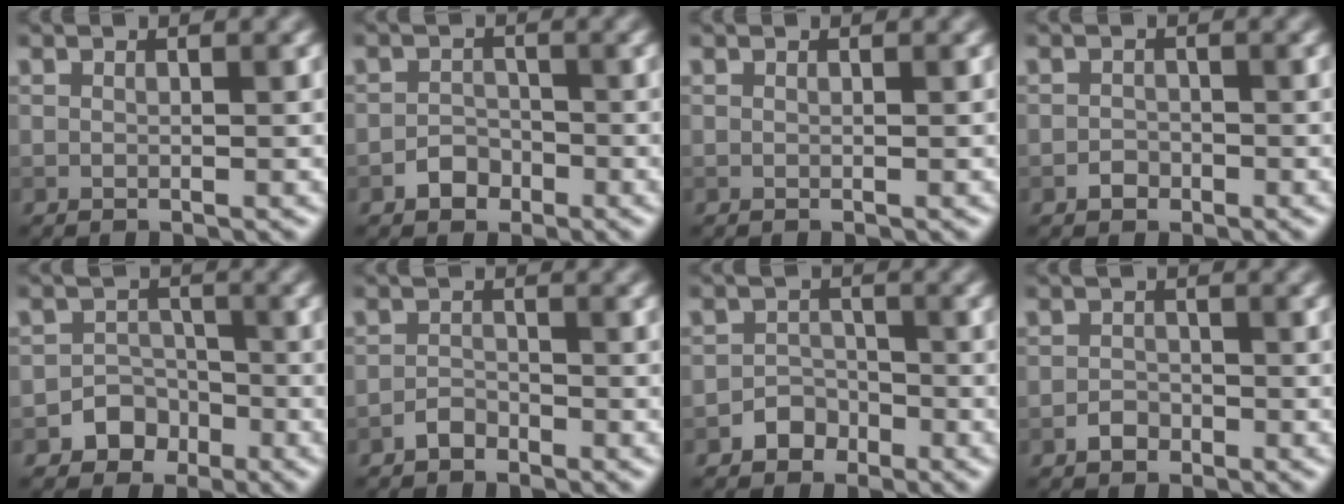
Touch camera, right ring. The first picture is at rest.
{"total": 1.9, "force": [-1.1, 1.5, 0.6], "torque": [0.000, 0.005, -0.022]}
{"total": 0.0}
{"total": 1.2, "force": [-0.7, 0.9, 0.3], "torque": [0.002, 0.001, -0.014]}
{"total": 3.5, "force": [-1.9, 2.9, 0.5], "torque": [0.031, 0.008, -0.042]}
{"total": 1.4, "force": [-1.1, 0.8, 0.4], "torque": [-0.003, 0.005, -0.021]}
{"total": 2.1, "force": [-1.3, 1.6, 0.4], "torque": [0.008, 0.007, -0.023]}
{"total": 1.5, "force": [-0.9, 1.0, 0.5], "torque": [-0.003, 0.003, -0.018]}